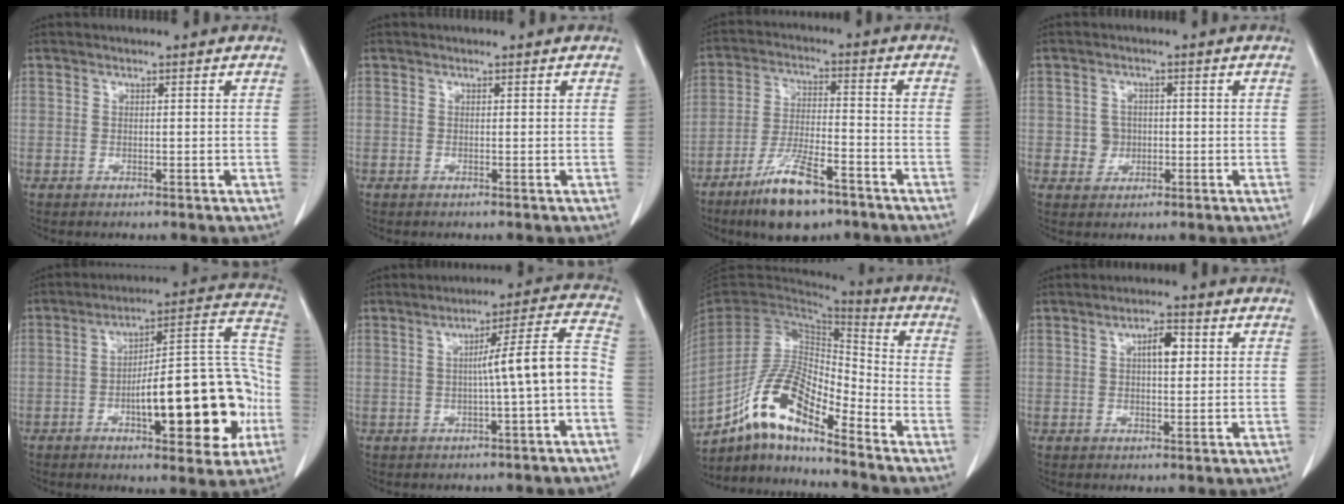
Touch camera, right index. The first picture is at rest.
{"total": 0.0}
{"total": 11.0, "force": [-7.4, 2.6, 7.7], "torque": [-0.150, -0.016, -0.130]}
{"total": 2.8, "force": [-0.3, 2.7, 0.7], "torque": [-0.003, 0.007, 0.000]}
{"total": 21.1, "force": [-5.7, 5.8, 19.5], "torque": [-0.243, 0.040, -0.070]}
{"total": 8.7, "force": [-1.8, -0.5, 8.5], "torque": [-0.117, 0.026, -0.026]}
{"total": 14.5, "force": [-9.7, 3.7, 10.0], "torque": [-0.200, 0.016, -0.180]}
{"total": 3.8, "force": [0.9, 1.3, 3.5], "torque": [-0.057, 0.007, 0.014]}